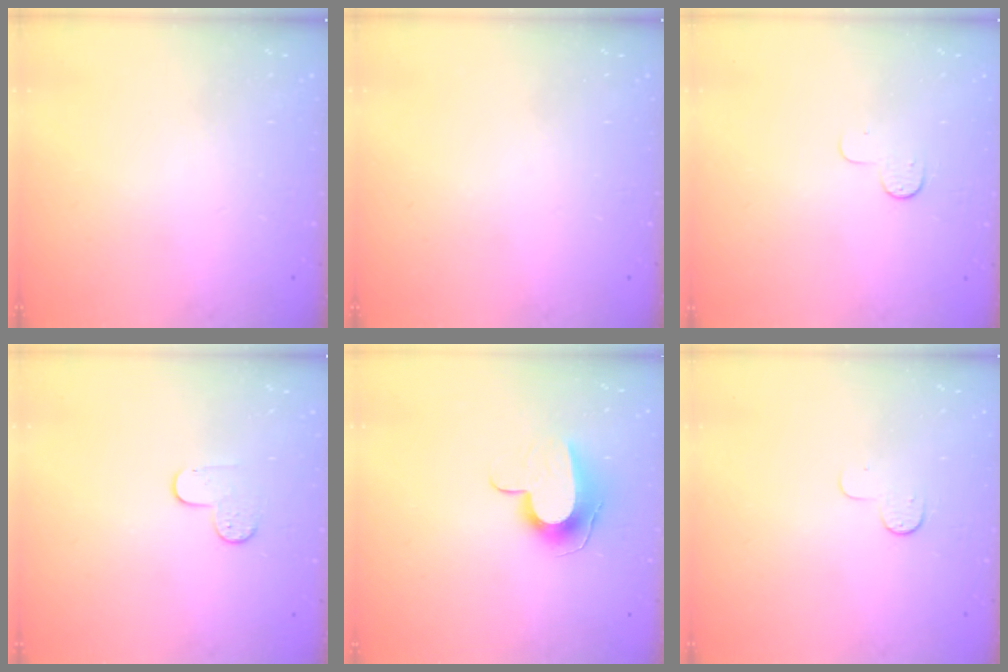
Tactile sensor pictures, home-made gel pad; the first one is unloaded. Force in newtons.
{"total": 0.0}
{"total": 5.0, "press": 5.0, "slide": 0.4}
{"total": 5.8, "press": 5.7, "slide": 0.6}
{"total": 9.6, "press": 9.6, "slide": 0.1}
{"total": 5.0, "press": 5.0, "slide": 0.4}